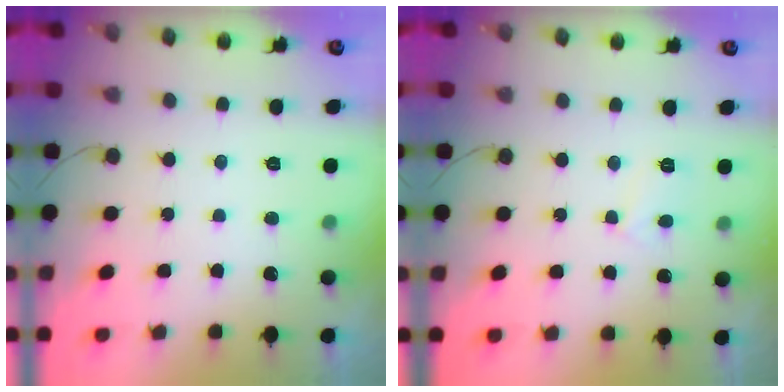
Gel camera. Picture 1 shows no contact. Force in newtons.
{"total": 3.9, "press": 3.8, "slide": 0.4}